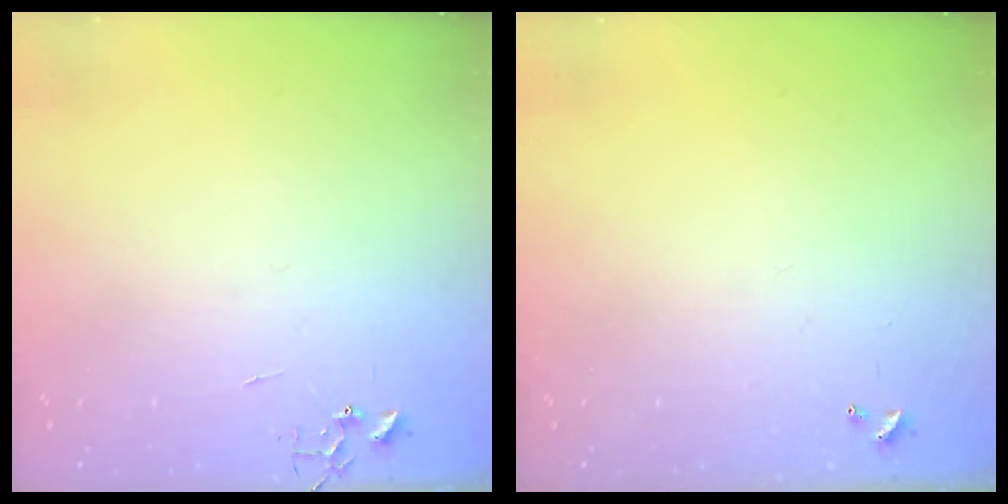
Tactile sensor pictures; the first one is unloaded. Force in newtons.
{"total": 0.0}